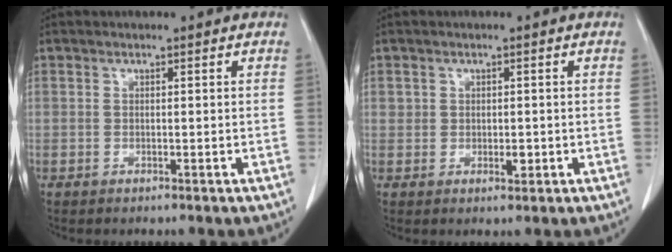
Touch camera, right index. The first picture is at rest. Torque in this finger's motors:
{"motor_torque": [-0.04, 0.04, 0.07, 0.02]}